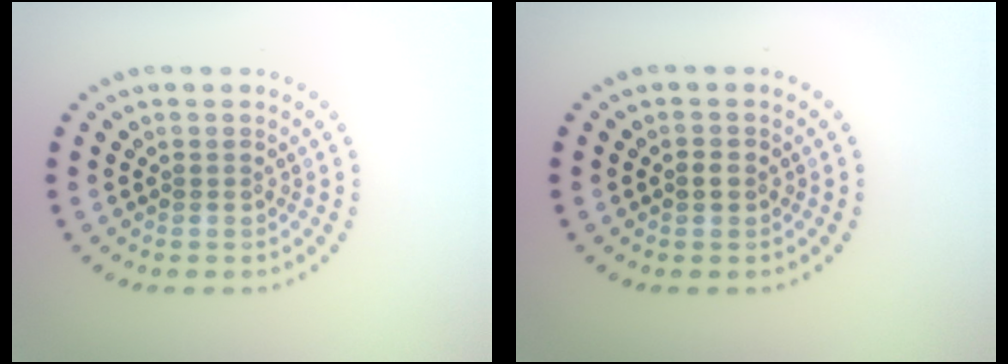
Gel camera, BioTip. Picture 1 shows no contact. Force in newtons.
{"total": 1.0, "press": 1.0, "slide": 0.2}